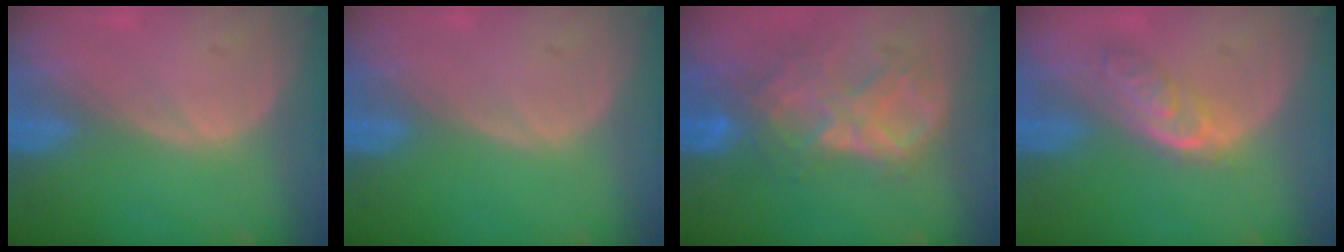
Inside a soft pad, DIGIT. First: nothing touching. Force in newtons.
{"total": 0.0}
{"total": 8.8, "press": 7.7, "slide": 4.4}
{"total": 4.7, "press": 4.4, "slide": 1.9}